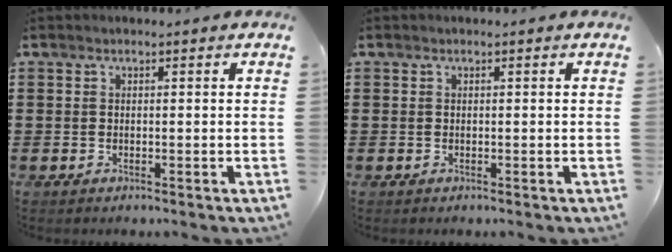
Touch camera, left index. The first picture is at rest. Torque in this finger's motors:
{"motor_torque": [0.00, 0.00, 0.00, 0.01]}